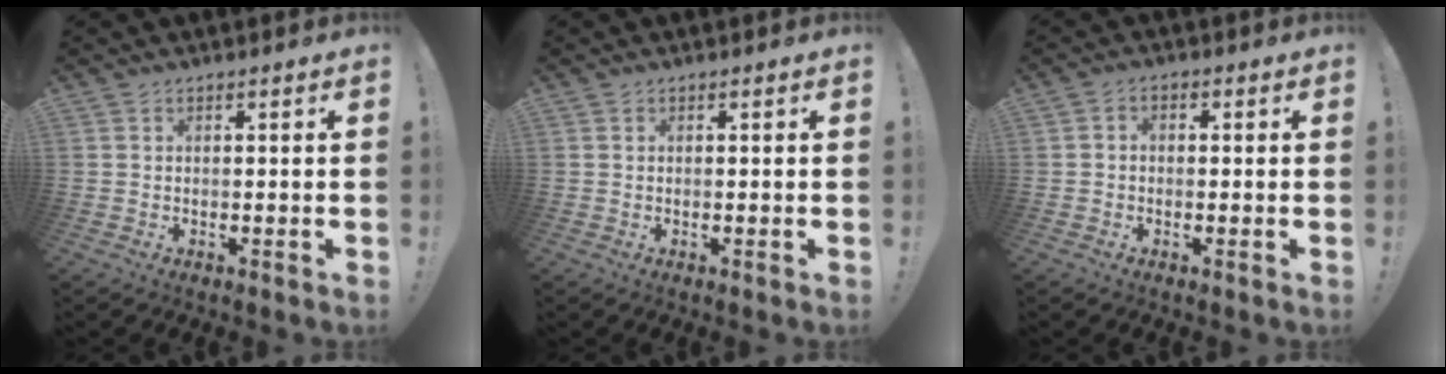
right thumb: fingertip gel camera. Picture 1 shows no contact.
{"total": 0.0}
{"total": 2.0, "force": [-1.2, 1.2, 1.1], "torque": [-0.021, 0.010, -0.019]}